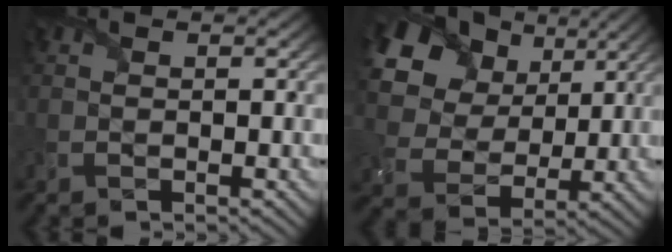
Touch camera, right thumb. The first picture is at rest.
{"total": 17.0, "force": [7.8, 11.7, 9.6], "torque": [-0.244, 0.051, 0.145]}